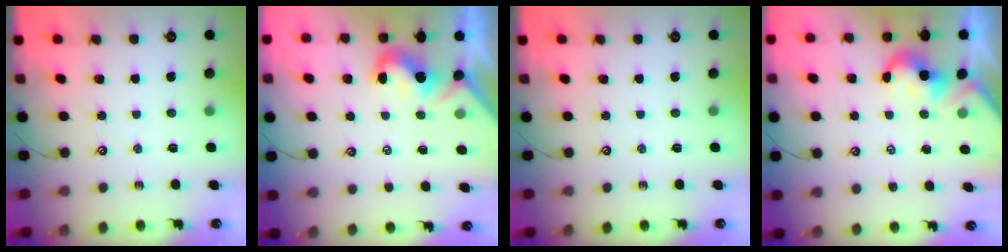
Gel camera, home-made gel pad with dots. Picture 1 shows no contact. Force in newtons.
{"total": 1.9, "press": 1.8, "slide": 0.6}
{"total": 0.0}
{"total": 1.8, "press": 1.8, "slide": 0.2}